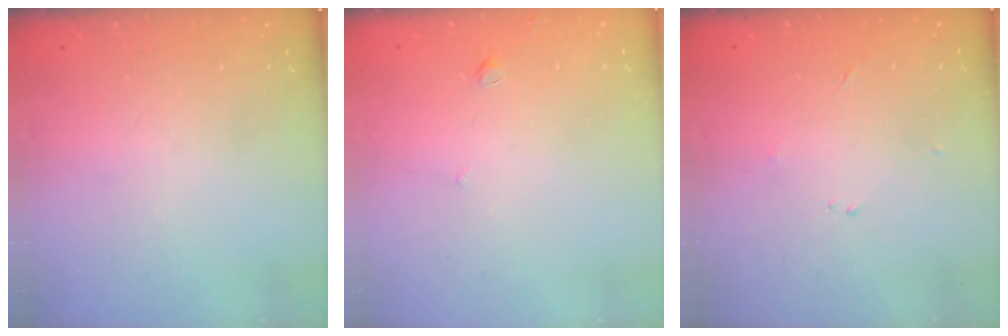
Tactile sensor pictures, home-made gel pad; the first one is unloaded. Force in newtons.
{"total": 1.7, "press": 1.6, "slide": 0.5}
{"total": 2.3, "press": 2.2, "slide": 0.3}